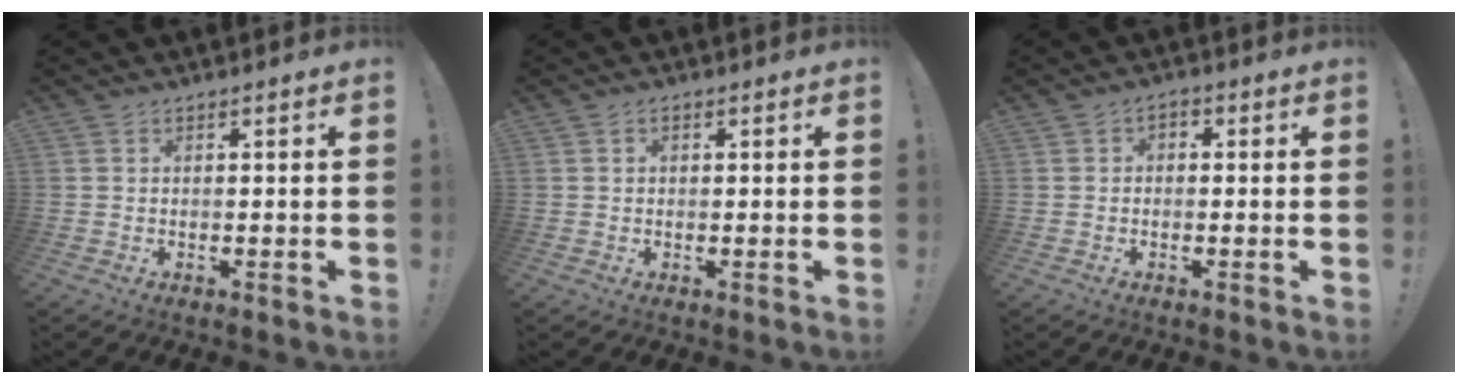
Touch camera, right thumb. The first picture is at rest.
{"total": 0.9, "force": [0.1, 0.7, 0.6], "torque": [-0.008, 0.002, 0.000]}
{"total": 1.9, "force": [-1.1, 1.2, 1.0], "torque": [-0.014, 0.008, -0.022]}